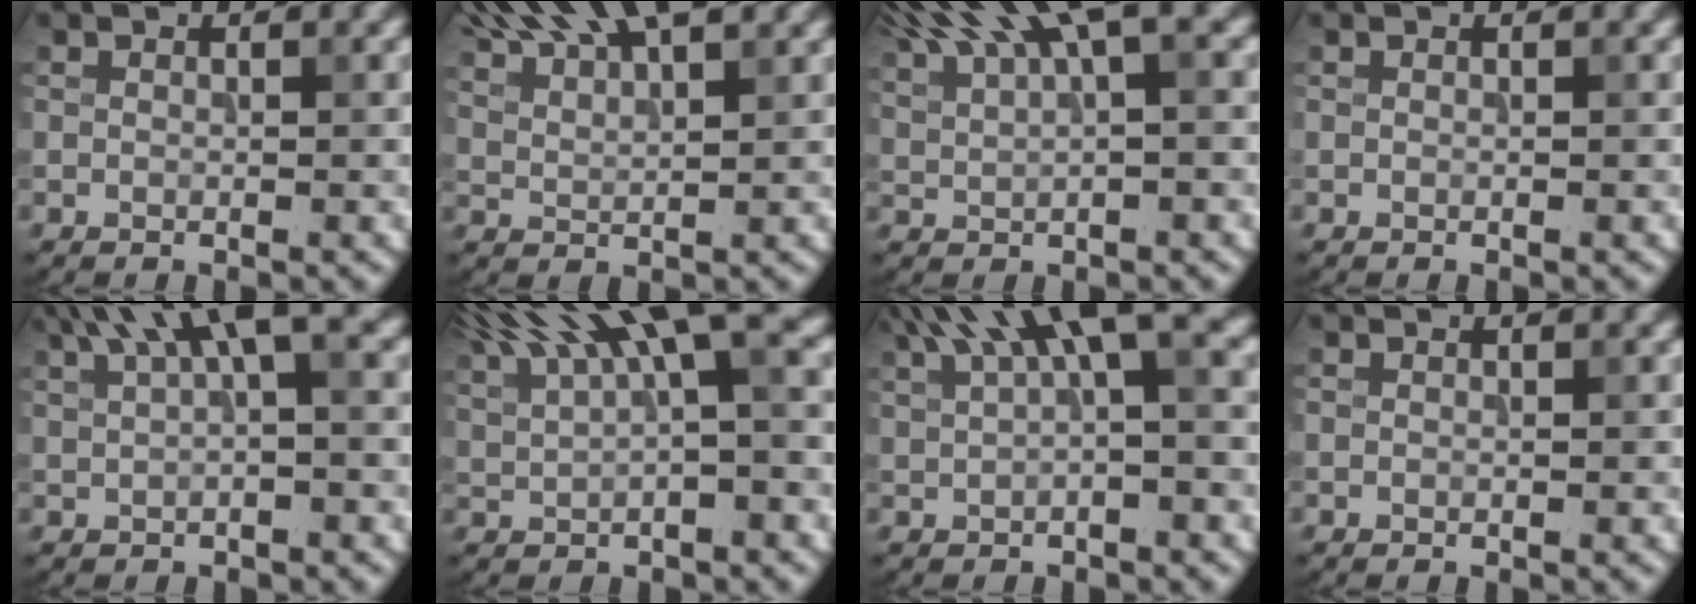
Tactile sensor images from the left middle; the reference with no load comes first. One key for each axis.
{"total": 9.5, "fx": 7.2, "fy": 2.6, "fz": 5.6, "tx": -0.094, "ty": 0.027, "tz": 0.092}
{"total": 8.5, "fx": 5.3, "fy": 2.1, "fz": 6.4, "tx": -0.118, "ty": 0.021, "tz": 0.098}
{"total": 0.0}
{"total": 6.2, "fx": 3.3, "fy": 1.5, "fz": 5.1, "tx": -0.081, "ty": 0.021, "tz": 0.055}
{"total": 10.3, "fx": 5.3, "fy": 2.8, "fz": 8.4, "tx": -0.152, "ty": 0.029, "tz": 0.095}
{"total": 8.2, "fx": 3.9, "fy": 2.3, "fz": 6.8, "tx": -0.112, "ty": 0.024, "tz": 0.068}
{"total": 0.0}